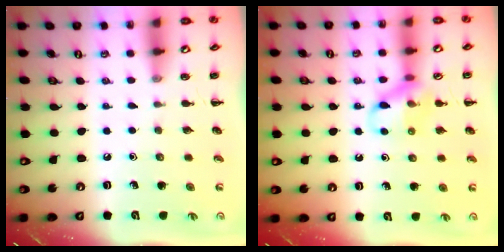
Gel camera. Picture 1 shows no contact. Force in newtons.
{"total": 11.2, "press": 11.1, "slide": 1.0}